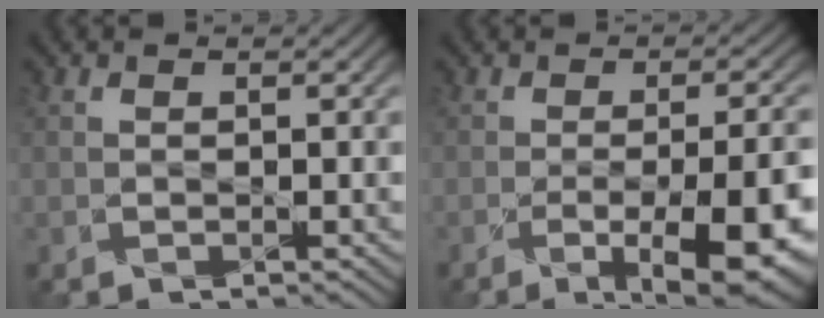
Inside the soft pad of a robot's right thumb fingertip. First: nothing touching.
{"total": 11.0, "force": [-4.9, 3.7, 9.2], "torque": [-0.114, -0.015, -0.060]}